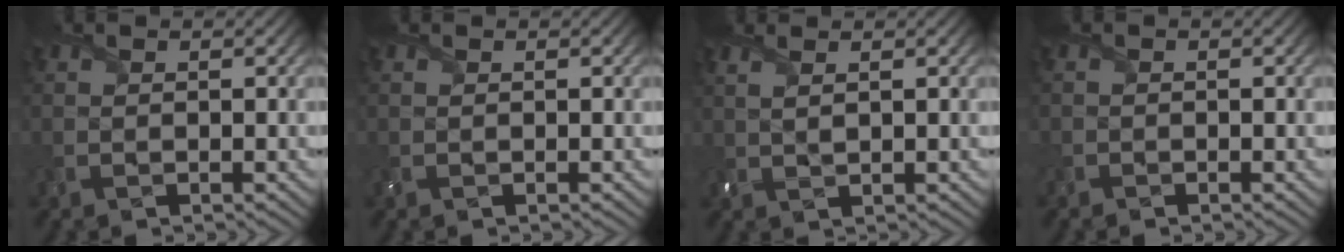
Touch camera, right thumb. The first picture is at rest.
{"total": 0.6, "force": [0.2, 0.4, 0.3], "torque": [-0.008, 0.002, 0.005]}
{"total": 2.1, "force": [1.2, 0.5, 1.6], "torque": [-0.034, -0.002, 0.026]}
{"total": 0.9, "force": [-0.6, 0.6, -0.1], "torque": [0.002, -0.004, -0.016]}